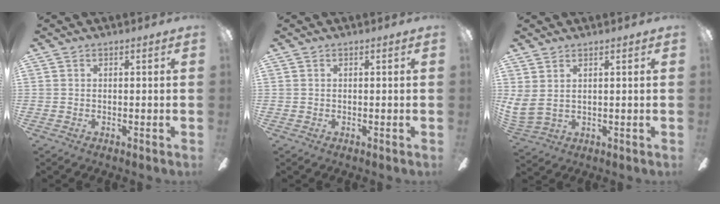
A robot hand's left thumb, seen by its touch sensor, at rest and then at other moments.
{"total": 0.0}
{"total": 4.4, "force": [2.6, 2.2, 2.8], "torque": [-0.071, -0.011, 0.048]}